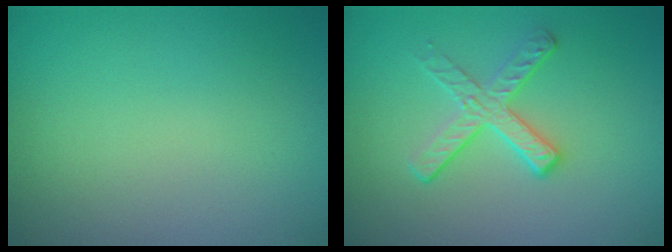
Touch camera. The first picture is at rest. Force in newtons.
{"total": 2.9, "press": 2.6, "slide": 1.4}